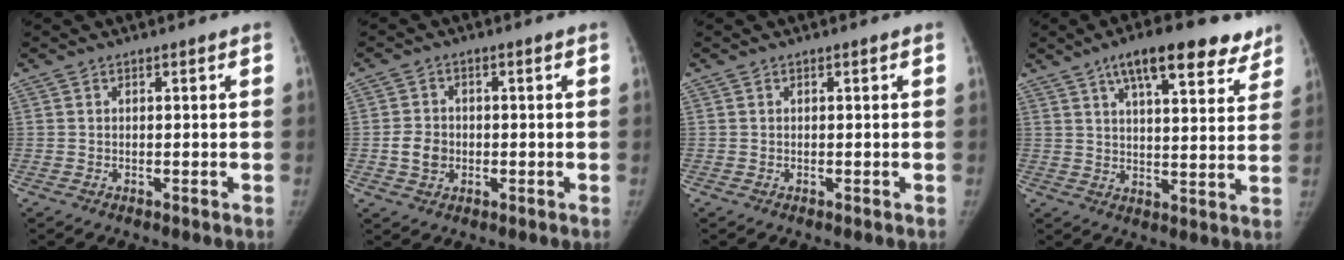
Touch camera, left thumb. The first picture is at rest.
{"total": 4.4, "force": [-0.9, 3.8, 2.1], "torque": [-0.026, 0.007, -0.015]}
{"total": 0.0}
{"total": 15.5, "force": [10.1, 5.4, 10.5], "torque": [-0.113, -0.025, 0.147]}